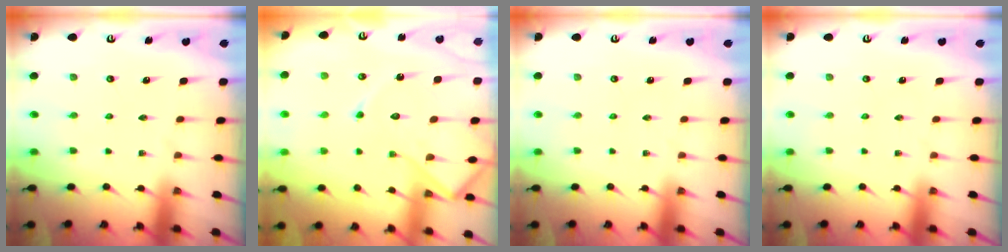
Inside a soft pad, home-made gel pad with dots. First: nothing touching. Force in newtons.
{"total": 13.9, "press": 13.8, "slide": 1.4}
{"total": 0.0}
{"total": 0.0}